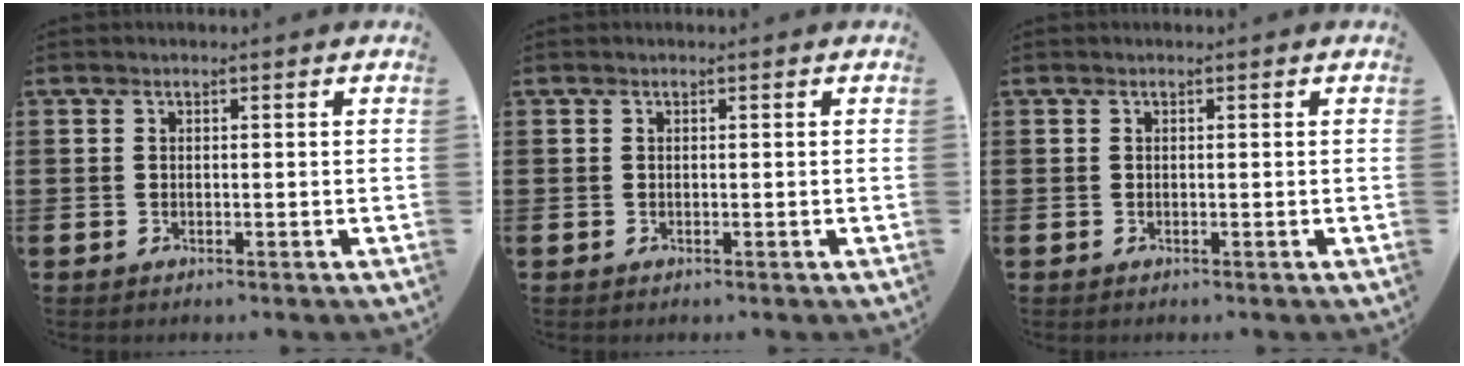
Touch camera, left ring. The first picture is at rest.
{"total": 0.0}
{"total": 0.0}